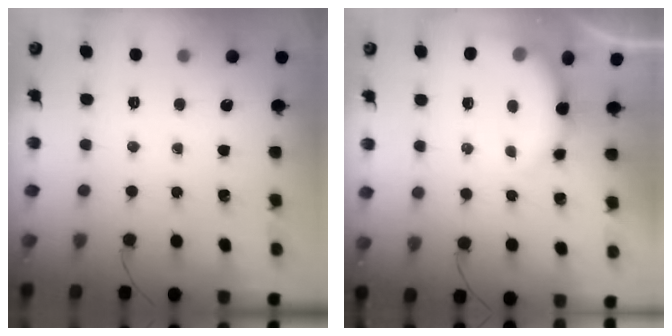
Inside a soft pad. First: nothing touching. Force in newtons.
{"total": 8.8, "press": 8.7, "slide": 1.1}